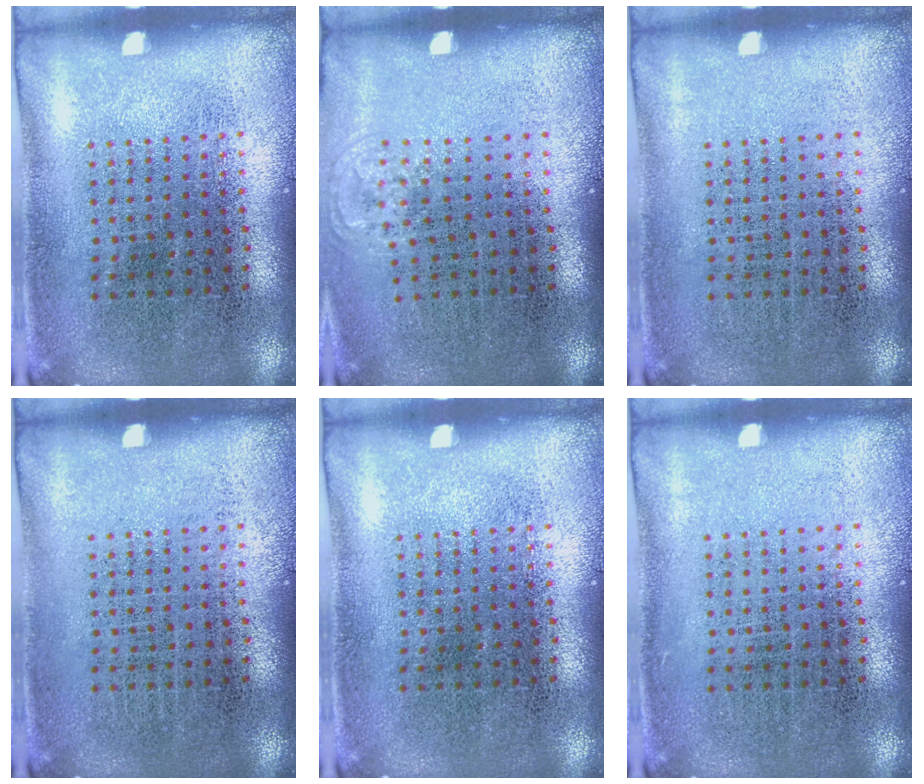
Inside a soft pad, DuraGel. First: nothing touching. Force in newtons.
{"total": 0.6, "press": 0.5, "slide": 0.3}
{"total": 0.0}
{"total": 0.0}
{"total": 0.0}
{"total": 0.0}